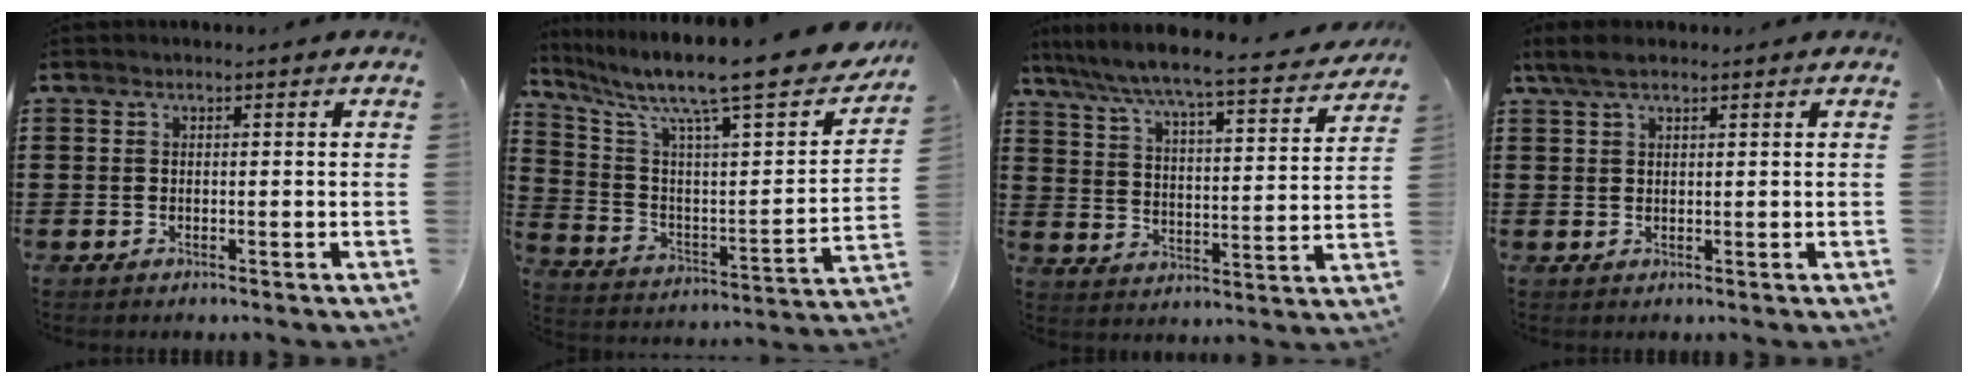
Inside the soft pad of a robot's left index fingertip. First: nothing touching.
{"total": 12.4, "force": [10.0, 1.4, 7.2], "torque": [-0.156, -0.075, 0.154]}
{"total": 6.3, "force": [5.8, -0.5, 2.3], "torque": [-0.072, -0.047, 0.091]}
{"total": 3.3, "force": [2.1, 1.2, 2.3], "torque": [-0.056, 0.003, 0.036]}